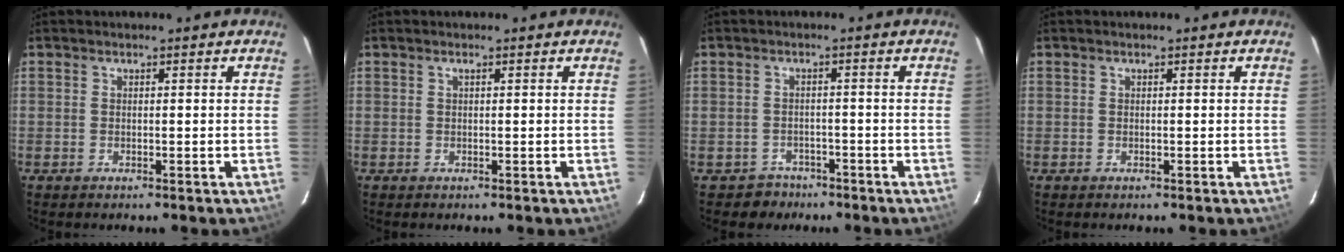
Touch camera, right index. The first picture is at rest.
{"total": 0.0}
{"total": 4.0, "force": [-2.4, 3.1, -0.7], "torque": [0.008, 0.025, -0.034]}
{"total": 0.0}